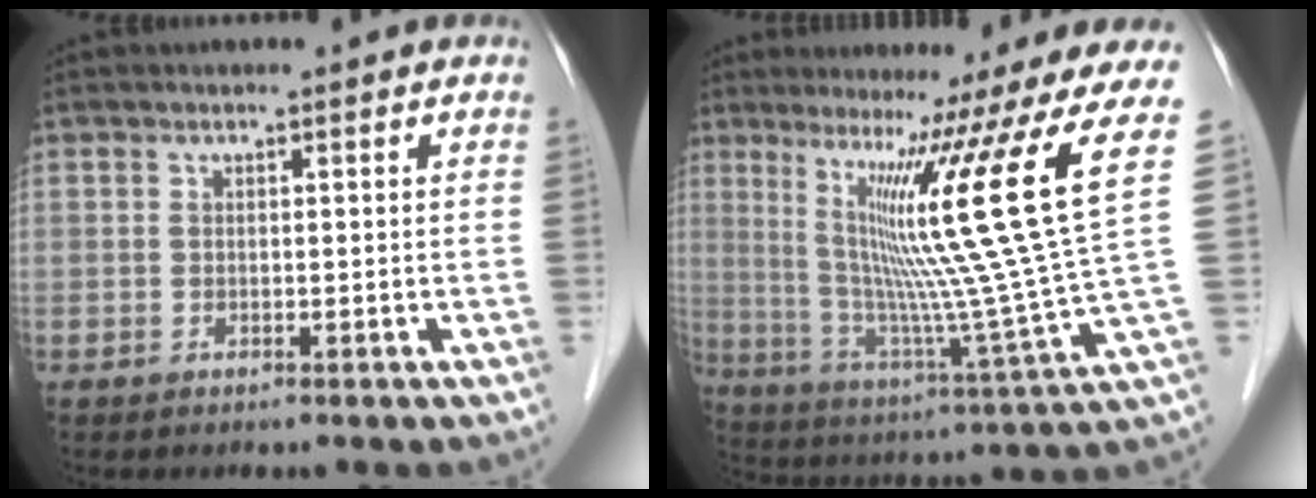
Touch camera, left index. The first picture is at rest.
{"total": 19.7, "force": [8.0, -3.8, 17.6], "torque": [-0.267, -0.035, 0.115]}